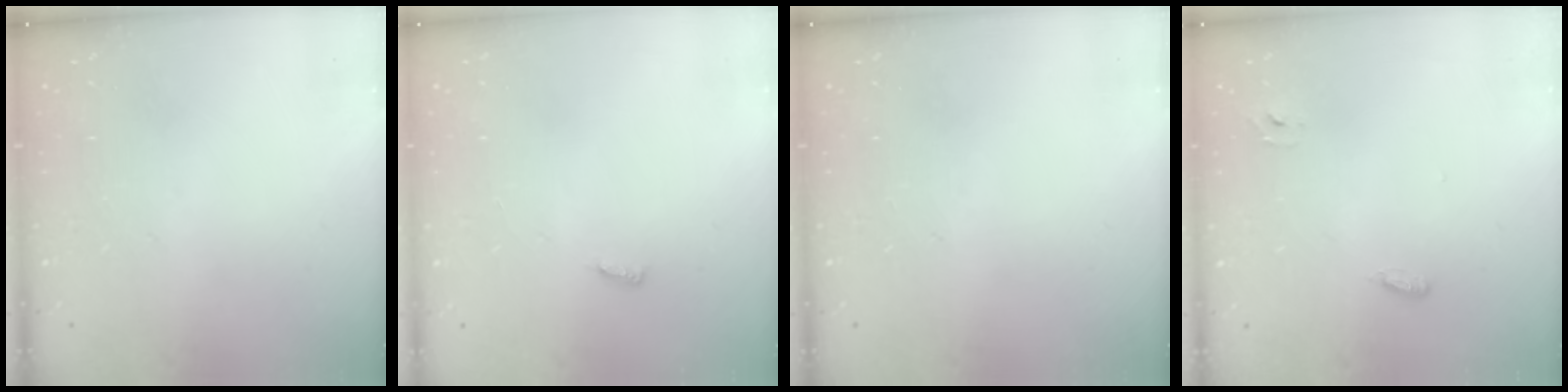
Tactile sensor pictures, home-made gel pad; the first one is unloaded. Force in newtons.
{"total": 2.8, "press": 2.8, "slide": 0.4}
{"total": 0.0}
{"total": 2.6, "press": 2.5, "slide": 0.6}